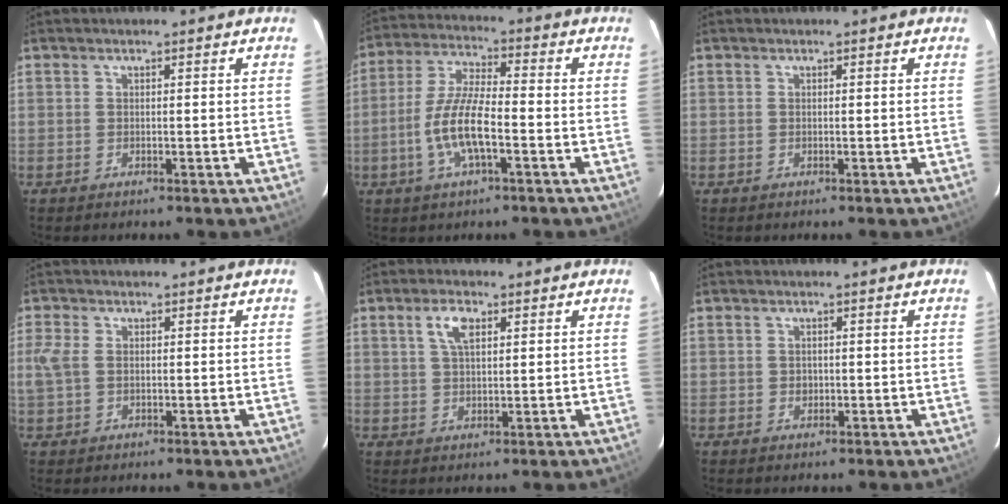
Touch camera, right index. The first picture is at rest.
{"total": 10.5, "force": [-3.5, 2.7, 9.6], "torque": [-0.201, -0.001, -0.068]}
{"total": 0.0}
{"total": 4.0, "force": [0.1, 2.7, 3.0], "torque": [-0.077, 0.004, 0.002]}
{"total": 4.6, "force": [2.0, 2.0, 3.6], "torque": [-0.067, 0.009, 0.037]}
{"total": 1.0, "force": [0.0, 1.0, 0.4], "torque": [-0.005, 0.001, 0.000]}